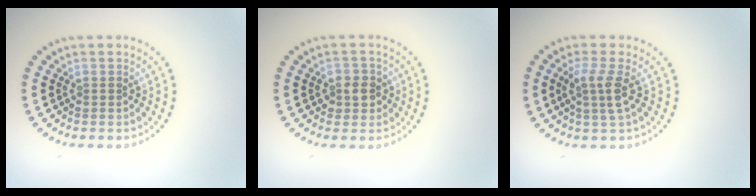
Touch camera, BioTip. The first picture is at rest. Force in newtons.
{"total": 2.1, "press": 1.9, "slide": 0.9}
{"total": 2.6, "press": 2.1, "slide": 1.5}